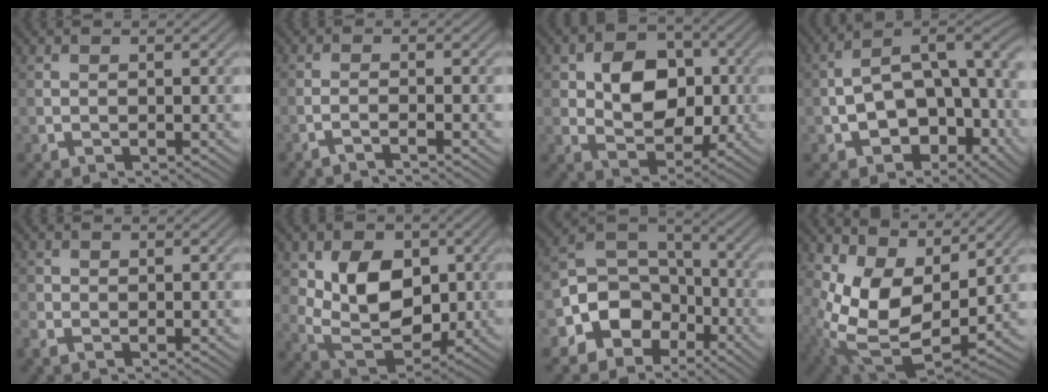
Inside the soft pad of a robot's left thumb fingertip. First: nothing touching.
{"total": 2.1, "force": [-1.5, 0.2, 1.4], "torque": [-0.011, 0.004, -0.045]}
{"total": 8.3, "force": [0.7, 6.0, 5.7], "torque": [-0.102, 0.003, 0.008]}
{"total": 12.4, "force": [-3.7, 7.8, 8.9], "torque": [-0.123, -0.008, -0.065]}
{"total": 1.9, "force": [-0.9, 1.4, 1.0], "torque": [-0.026, -0.005, -0.023]}
{"total": 9.8, "force": [1.4, 6.7, 7.0], "torque": [-0.139, -0.014, 0.023]}
{"total": 10.0, "force": [-4.9, 7.4, 4.8], "torque": [-0.093, -0.011, -0.107]}
{"total": 10.4, "force": [3.8, 5.9, 7.7], "torque": [-0.172, -0.008, 0.071]}